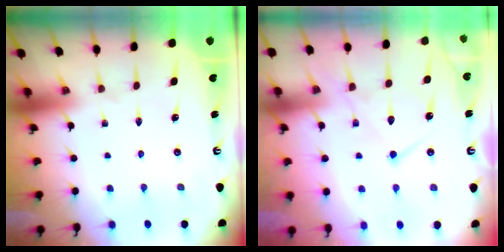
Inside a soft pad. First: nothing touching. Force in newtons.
{"total": 12.6, "press": 12.6, "slide": 1.2}